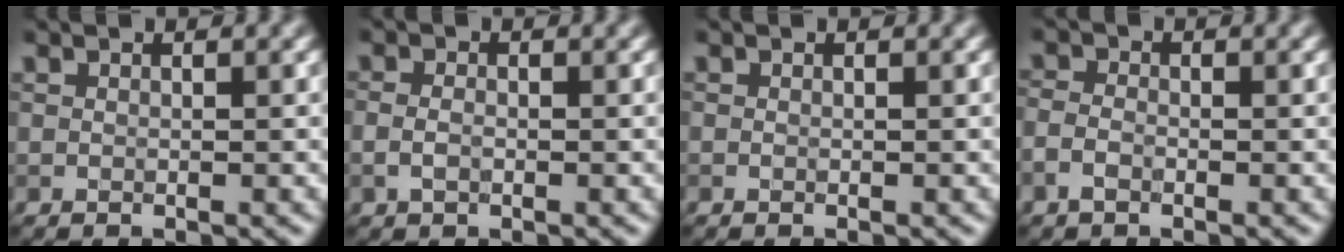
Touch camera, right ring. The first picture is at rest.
{"total": 1.4, "force": [-0.3, 0.9, 1.0], "torque": [-0.021, 0.000, -0.010]}
{"total": 0.0}
{"total": 1.7, "force": [-1.0, 0.9, 1.0], "torque": [-0.020, 0.002, -0.024]}